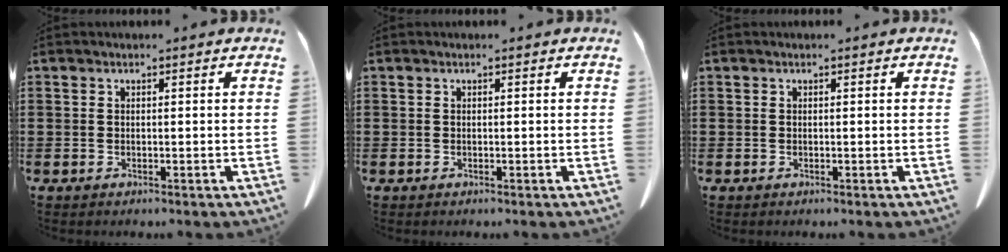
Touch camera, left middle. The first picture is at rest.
{"total": 0.0}
{"total": 0.0}